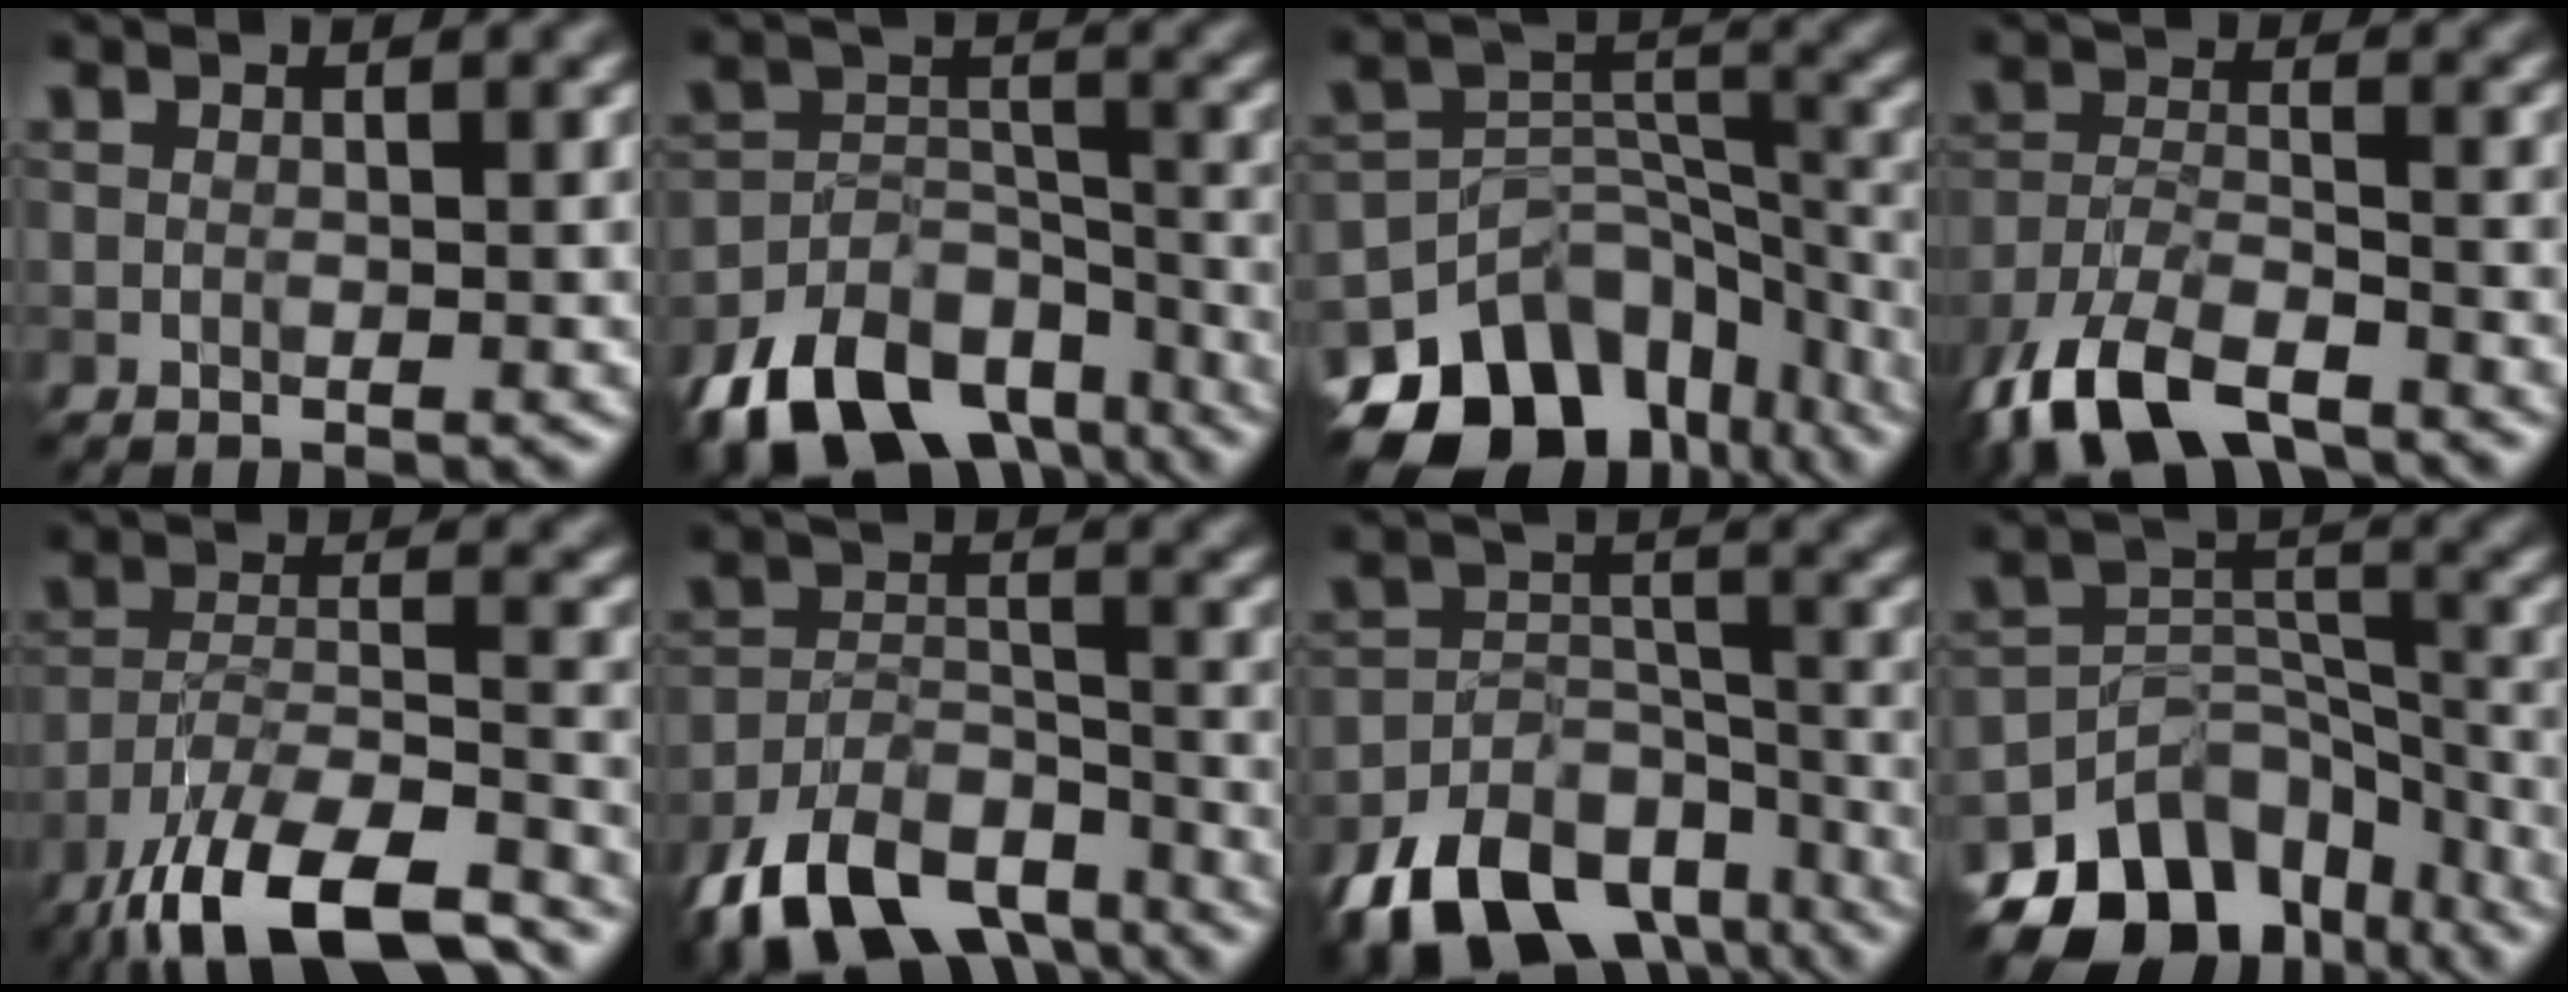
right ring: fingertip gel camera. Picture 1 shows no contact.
{"total": 10.7, "force": [-7.6, 5.7, 4.8], "torque": [-0.087, -0.010, -0.127]}
{"total": 13.5, "force": [-9.6, 8.0, 5.0], "torque": [-0.088, 0.001, -0.139]}
{"total": 9.3, "force": [-7.0, 3.6, 5.0], "torque": [-0.104, -0.013, -0.141]}
{"total": 13.7, "force": [-10.7, 4.0, 7.5], "torque": [-0.144, -0.022, -0.177]}
{"total": 9.8, "force": [-7.1, 4.6, 5.0], "torque": [-0.083, -0.010, -0.128]}
{"total": 11.6, "force": [-8.3, 6.2, 5.1], "torque": [-0.087, -0.019, -0.127]}
{"total": 12.0, "force": [-8.8, 6.9, 4.3], "torque": [-0.066, -0.002, -0.133]}